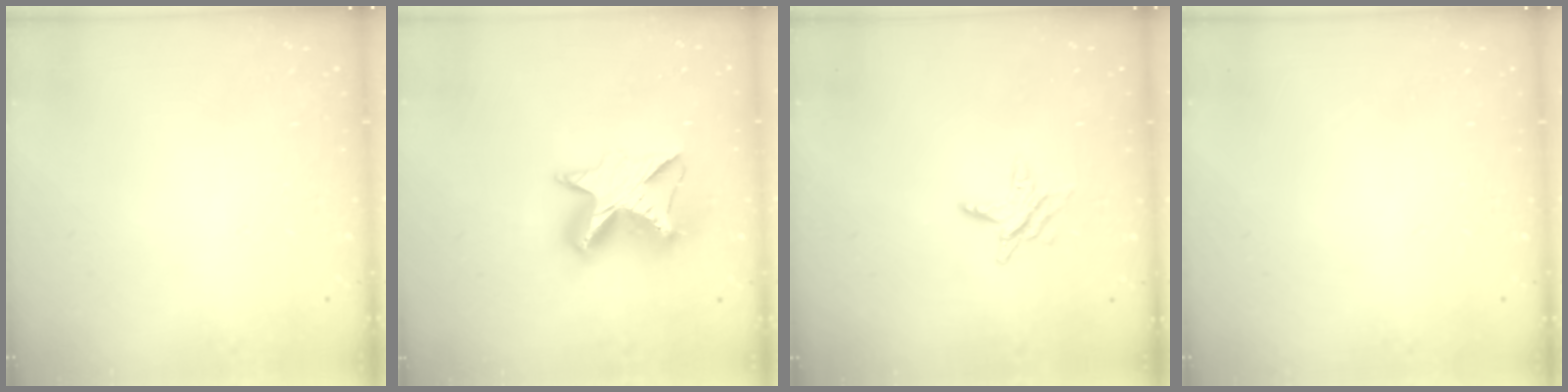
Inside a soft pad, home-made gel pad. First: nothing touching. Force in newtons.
{"total": 11.7, "press": 11.7, "slide": 0.8}
{"total": 5.8, "press": 5.8, "slide": 0.5}
{"total": 0.0}